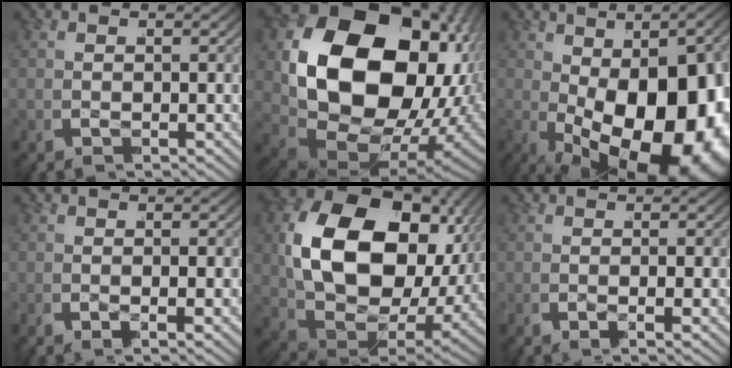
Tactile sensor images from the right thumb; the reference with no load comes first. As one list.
[{"total": 28.2, "force": [-0.9, 20.0, 19.9], "torque": [-0.397, -0.069, 0.010]}, {"total": 20.7, "force": [-4.9, 12.1, 16.0], "torque": [-0.275, -0.068, -0.042]}, {"total": 1.4, "force": [-0.5, 0.5, 1.2], "torque": [-0.026, -0.005, -0.011]}, {"total": 24.2, "force": [1.3, 16.7, 17.4], "torque": [-0.356, -0.054, 0.042]}, {"total": 1.7, "force": [-0.6, 0.6, 1.5], "torque": [-0.033, -0.004, -0.012]}]